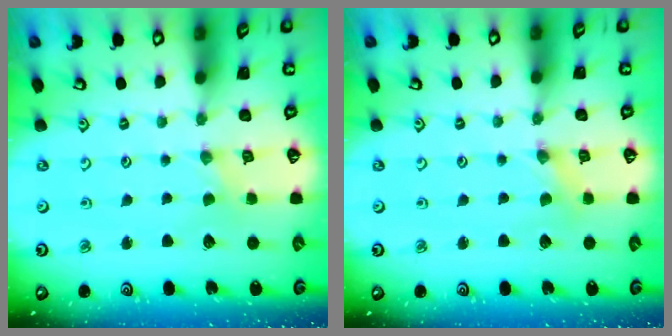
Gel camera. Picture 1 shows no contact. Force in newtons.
{"total": 0.0}